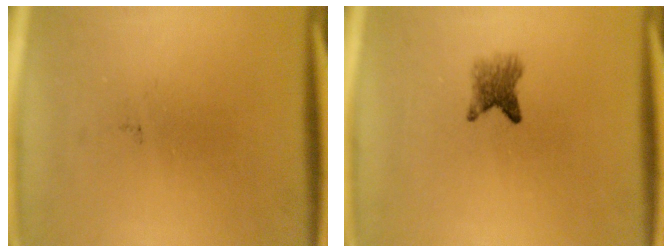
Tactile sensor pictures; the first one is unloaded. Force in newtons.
{"total": 2.9}